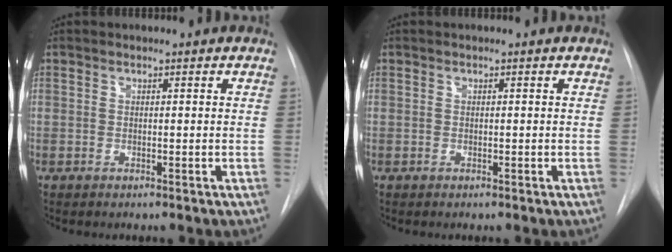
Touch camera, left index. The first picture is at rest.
{"total": 0.0}